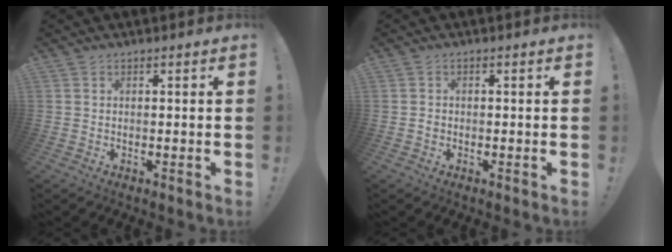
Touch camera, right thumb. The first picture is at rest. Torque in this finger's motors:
{"motor_torque": [-0.17, 0.32, -0.17, 0.04, 0.01]}